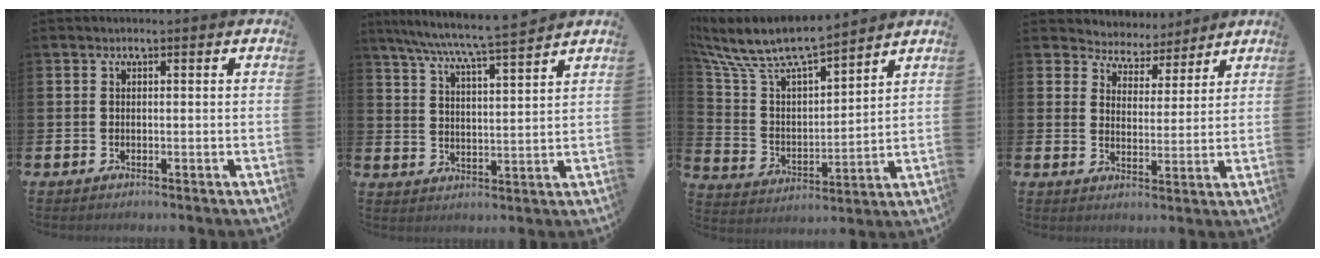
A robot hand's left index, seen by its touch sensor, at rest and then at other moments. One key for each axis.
{"total": 6.9, "fx": 6.5, "fy": -0.5, "fz": 2.3, "tx": -0.071, "ty": -0.043, "tz": 0.112}
{"total": 9.1, "fx": 8.4, "fy": 1.6, "fz": 2.9, "tx": -0.105, "ty": -0.063, "tz": 0.145}
{"total": 4.7, "fx": 4.3, "fy": 1.7, "fz": -0.7, "tx": -0.012, "ty": -0.041, "tz": 0.073}